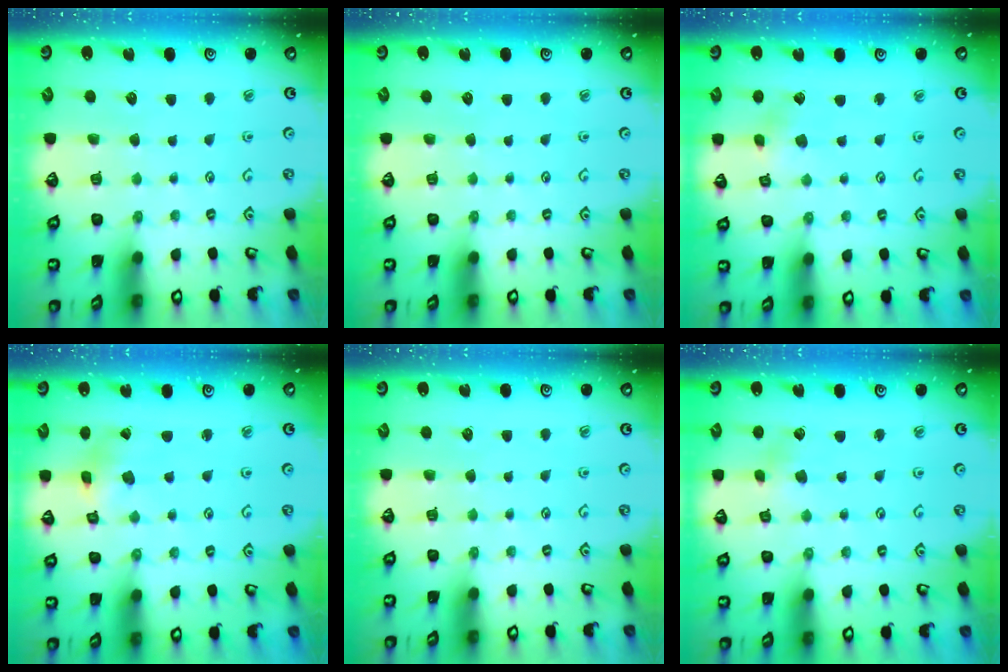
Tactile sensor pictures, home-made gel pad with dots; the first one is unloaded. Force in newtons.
{"total": 0.0}
{"total": 2.8, "press": 2.8, "slide": 0.2}
{"total": 3.5, "press": 3.5, "slide": 0.8}
{"total": 0.0}
{"total": 2.5, "press": 2.5, "slide": 0.4}